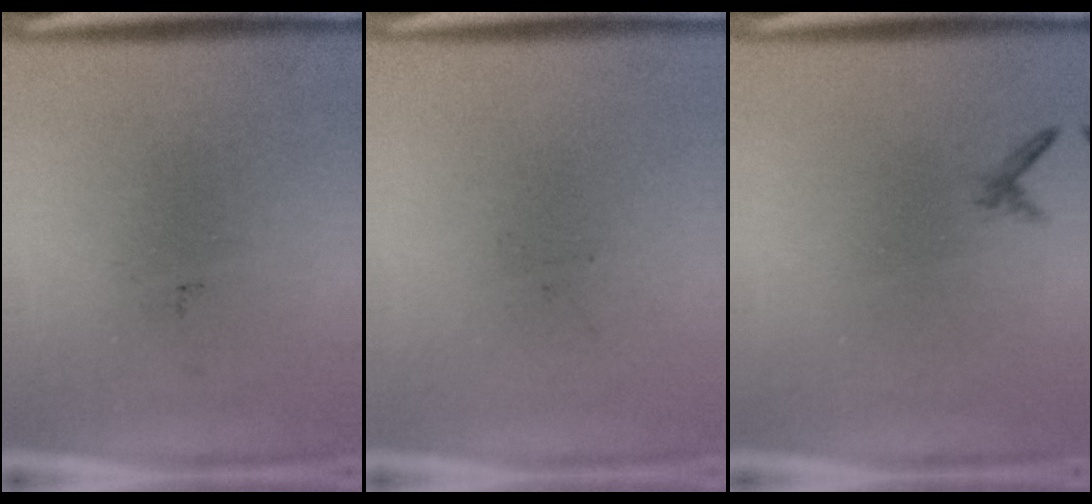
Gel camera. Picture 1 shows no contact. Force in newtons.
{"total": 0.0}
{"total": 0.6}